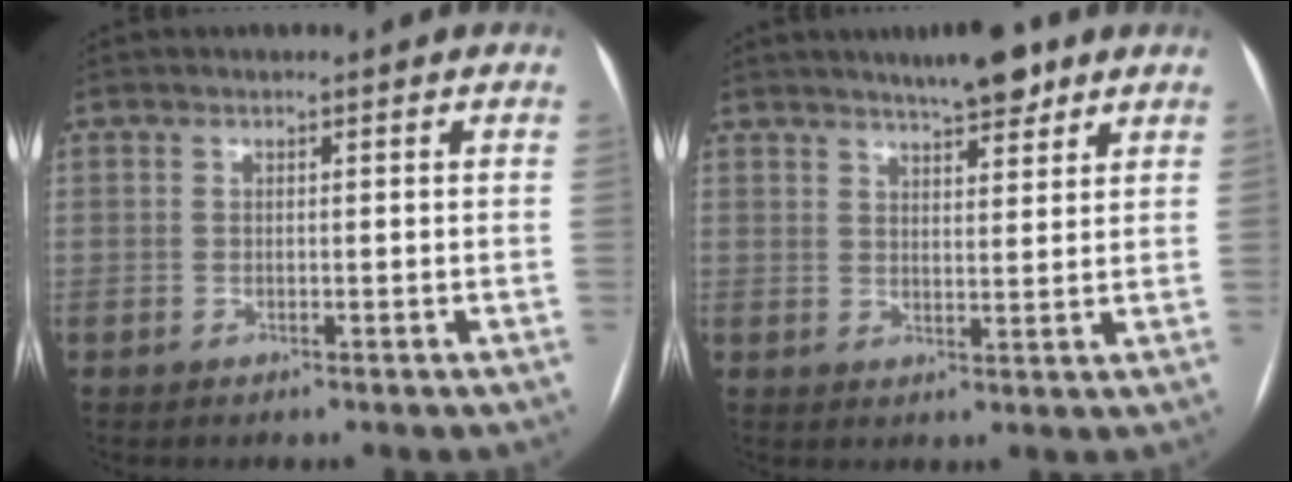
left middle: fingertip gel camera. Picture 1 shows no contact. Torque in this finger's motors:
{"motor_torque": [0.16, -0.17, 0.03, 0.01]}